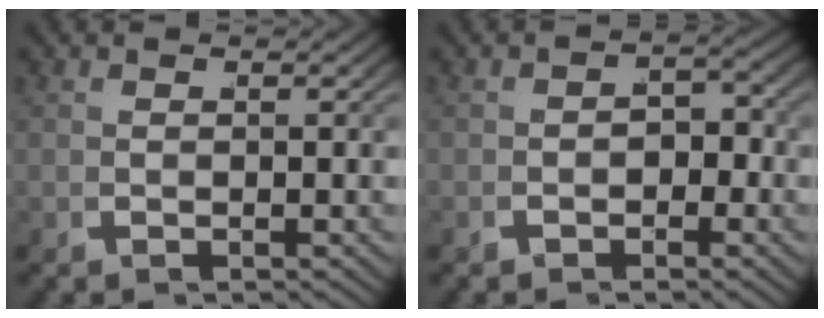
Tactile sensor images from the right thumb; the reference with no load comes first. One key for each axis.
{"total": 2.0, "fx": -1.3, "fy": 1.3, "fz": 1.0, "tx": -0.002, "ty": -0.007, "tz": -0.028}